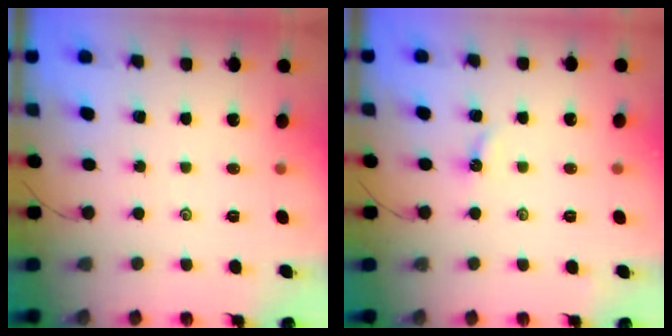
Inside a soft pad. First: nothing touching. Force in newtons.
{"total": 3.0, "press": 3.0, "slide": 0.4}